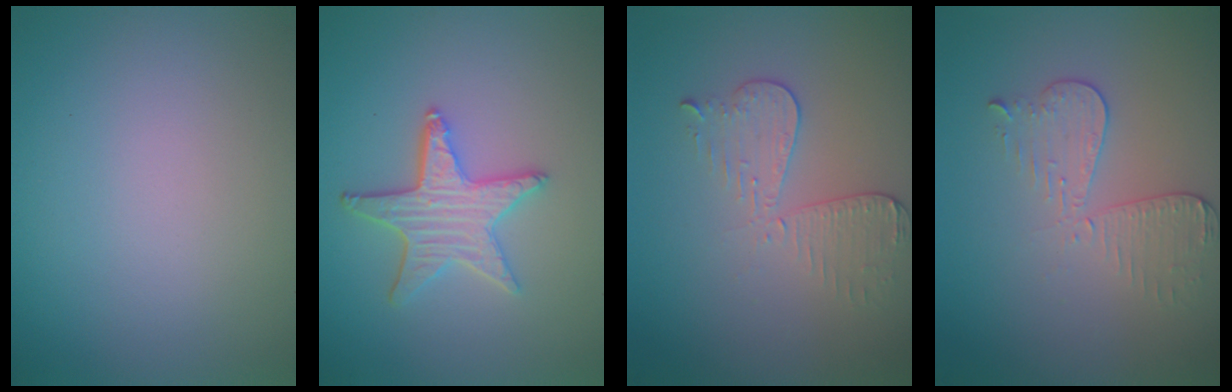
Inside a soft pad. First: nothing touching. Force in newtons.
{"total": 4.2, "press": 3.7, "slide": 2.1}
{"total": 3.2, "press": 2.9, "slide": 1.3}
{"total": 3.2, "press": 2.9, "slide": 1.3}